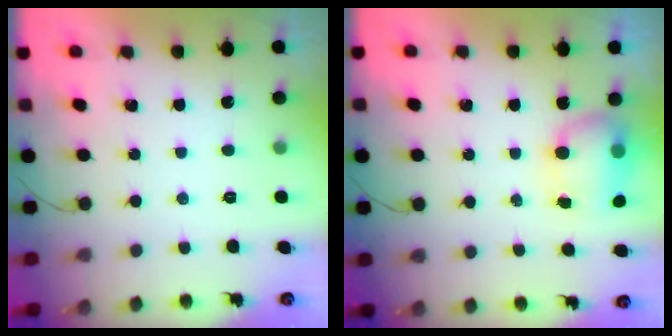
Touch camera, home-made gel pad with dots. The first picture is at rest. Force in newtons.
{"total": 7.9, "press": 7.6, "slide": 2.3}